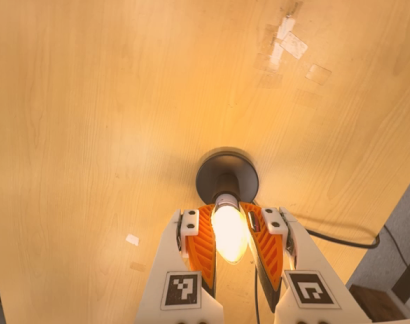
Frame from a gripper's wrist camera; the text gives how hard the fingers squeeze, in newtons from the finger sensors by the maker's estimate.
{"total": 25.4, "left": 24.1, "right": 26.7}